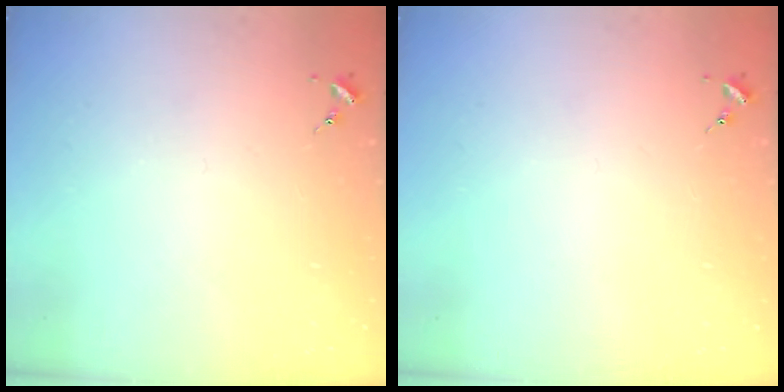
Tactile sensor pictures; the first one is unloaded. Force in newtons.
{"total": 0.0}